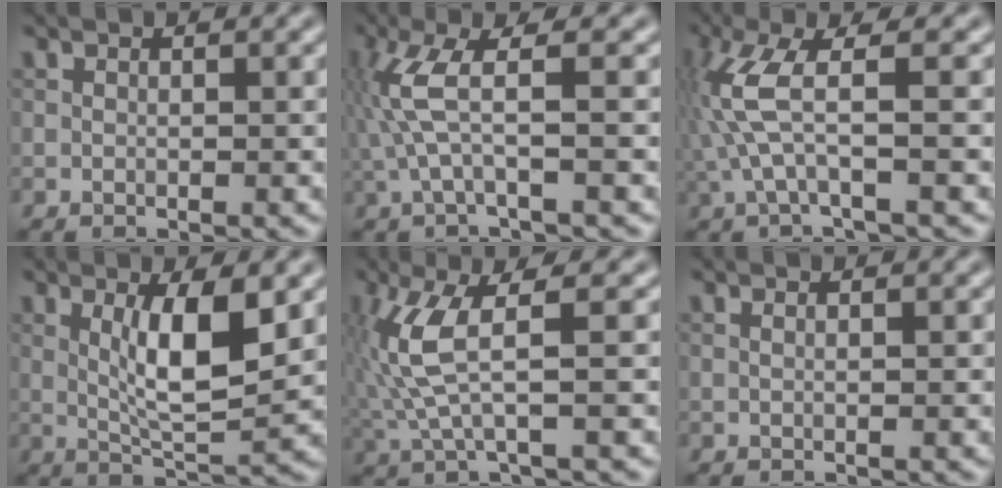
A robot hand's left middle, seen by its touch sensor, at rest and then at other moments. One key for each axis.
{"total": 4.3, "fx": 0.1, "fy": 0.5, "fz": 4.3, "tx": -0.113, "ty": 0.011, "tz": 0.002}
{"total": 4.8, "fx": 0.1, "fy": 0.8, "fz": 4.8, "tx": -0.127, "ty": 0.011, "tz": 0.002}
{"total": 5.9, "fx": 1.3, "fy": 1.3, "fz": 5.6, "tx": -0.106, "ty": -0.006, "tz": 0.026}
{"total": 5.3, "fx": 0.9, "fy": 1.0, "fz": 5.2, "tx": -0.141, "ty": 0.002, "tz": 0.020}
{"total": 0.8, "fx": 0.4, "fy": 0.3, "fz": 0.6, "tx": -0.012, "ty": -0.004, "tz": -0.003}